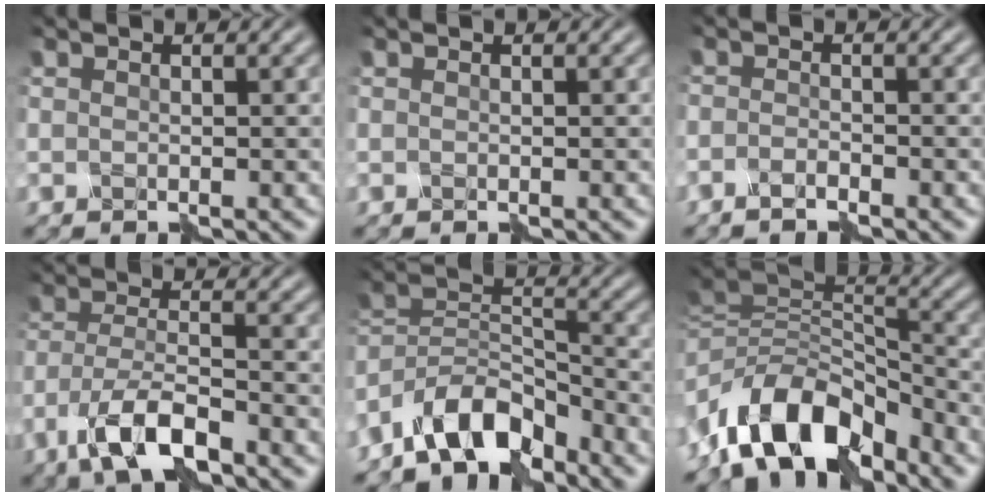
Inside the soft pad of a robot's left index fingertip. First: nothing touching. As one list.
[{"total": 0.0}, {"total": 1.3, "force": [-1.1, 0.1, 0.6], "torque": [-0.011, 0.006, -0.018]}, {"total": 6.2, "force": [-4.1, 1.8, 4.3], "torque": [-0.087, 0.003, -0.077]}, {"total": 7.0, "force": [-5.6, 2.9, 3.2], "torque": [-0.043, 0.011, -0.108]}, {"total": 10.0, "force": [-6.2, 5.1, 5.9], "torque": [-0.091, 0.012, -0.118]}]